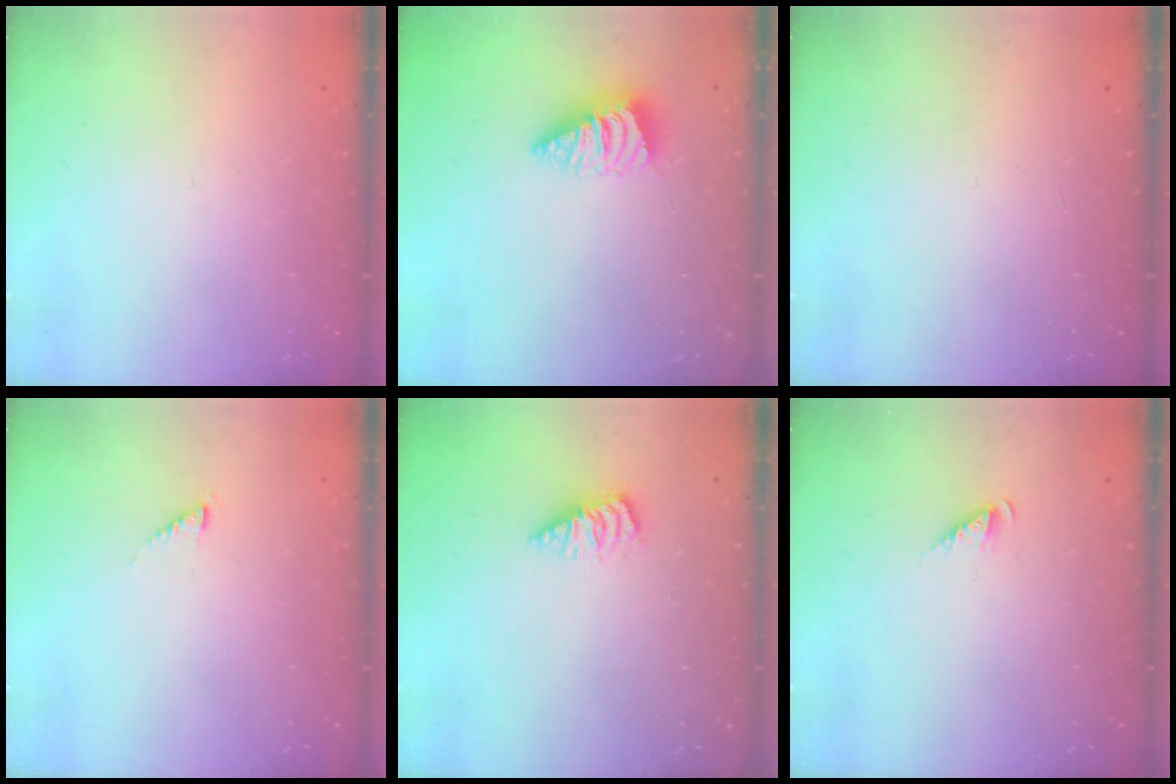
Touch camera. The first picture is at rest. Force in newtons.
{"total": 3.0, "press": 2.9, "slide": 0.3}
{"total": 0.0}
{"total": 1.2, "press": 1.2, "slide": 0.3}
{"total": 2.8, "press": 2.8, "slide": 0.4}
{"total": 2.8, "press": 2.8, "slide": 0.4}